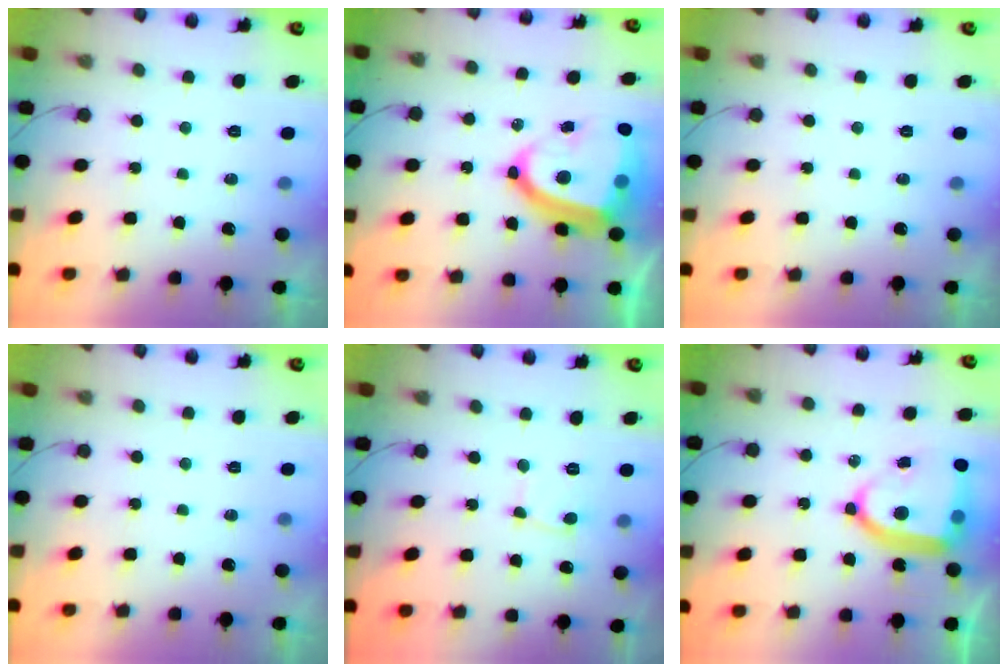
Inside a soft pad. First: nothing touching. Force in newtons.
{"total": 19.7, "press": 19.6, "slide": 2.0}
{"total": 0.0}
{"total": 0.0}
{"total": 2.4, "press": 2.4, "slide": 0.1}
{"total": 15.7, "press": 15.6, "slide": 1.4}